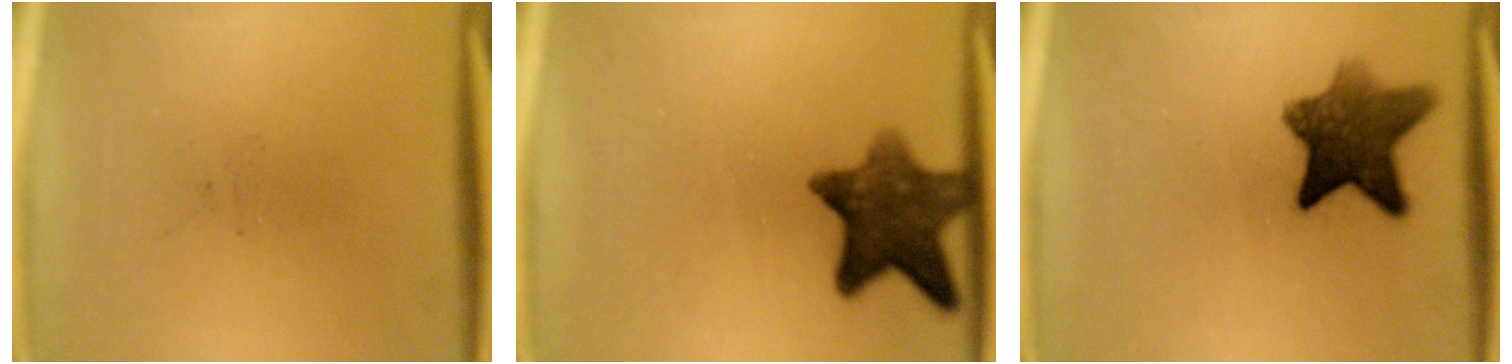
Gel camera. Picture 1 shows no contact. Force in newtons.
{"total": 9.9}
{"total": 9.4}